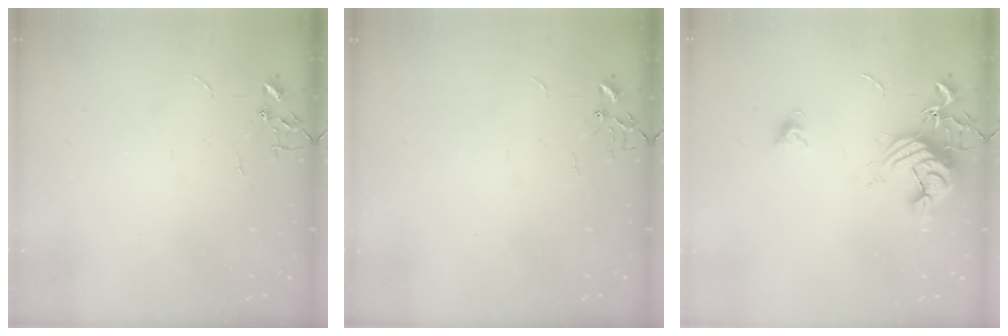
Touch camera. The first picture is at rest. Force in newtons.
{"total": 0.0}
{"total": 13.5, "press": 13.5, "slide": 1.1}